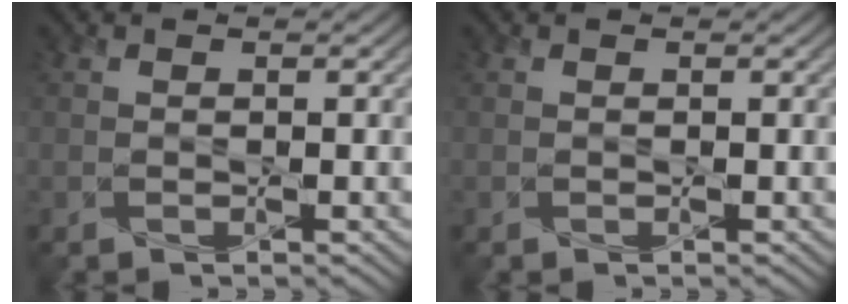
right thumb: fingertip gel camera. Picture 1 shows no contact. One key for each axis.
{"total": 0.0}